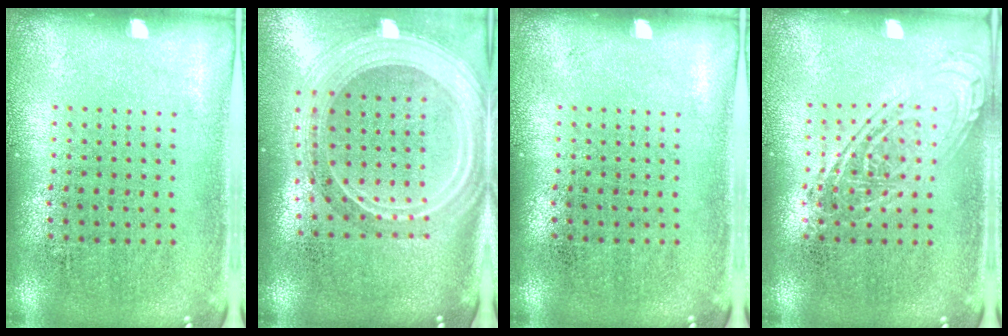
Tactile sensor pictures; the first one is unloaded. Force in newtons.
{"total": 2.7, "press": 2.2, "slide": 1.5}
{"total": 0.0}
{"total": 2.5, "press": 2.5, "slide": 0.3}